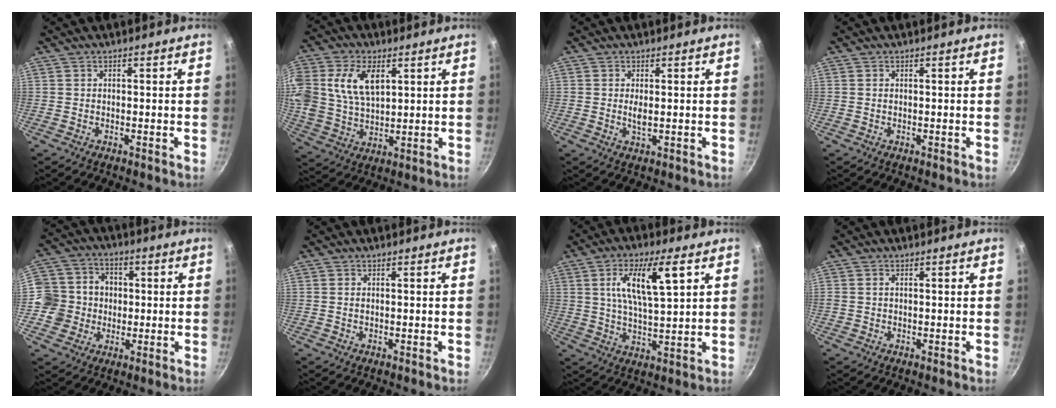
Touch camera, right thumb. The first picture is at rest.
{"total": 14.4, "force": [4.4, 9.0, 10.4], "torque": [-0.209, -0.005, 0.090]}
{"total": 2.0, "force": [0.1, 0.8, 1.8], "torque": [-0.037, -0.005, 0.006]}
{"total": 0.0}
{"total": 12.4, "force": [-0.6, 11.8, 3.7], "torque": [-0.039, 0.028, -0.009]}
{"total": 0.5, "force": [0.1, 0.3, 0.4], "torque": [-0.009, 0.001, 0.004]}
{"total": 11.9, "force": [4.2, 3.5, 10.5], "torque": [-0.191, -0.010, 0.081]}
{"total": 0.9, "force": [0.2, 0.7, 0.5], "torque": [-0.009, 0.000, 0.006]}